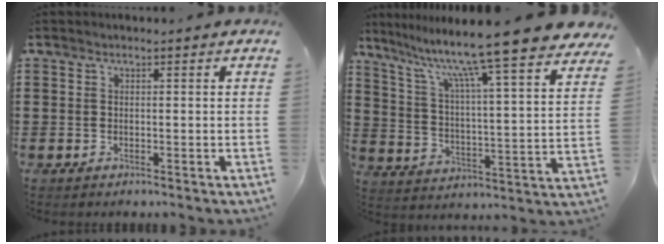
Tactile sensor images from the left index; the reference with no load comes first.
{"total": 11.9, "force": [10.1, -1.2, 6.3], "torque": [-0.143, -0.082, 0.156]}